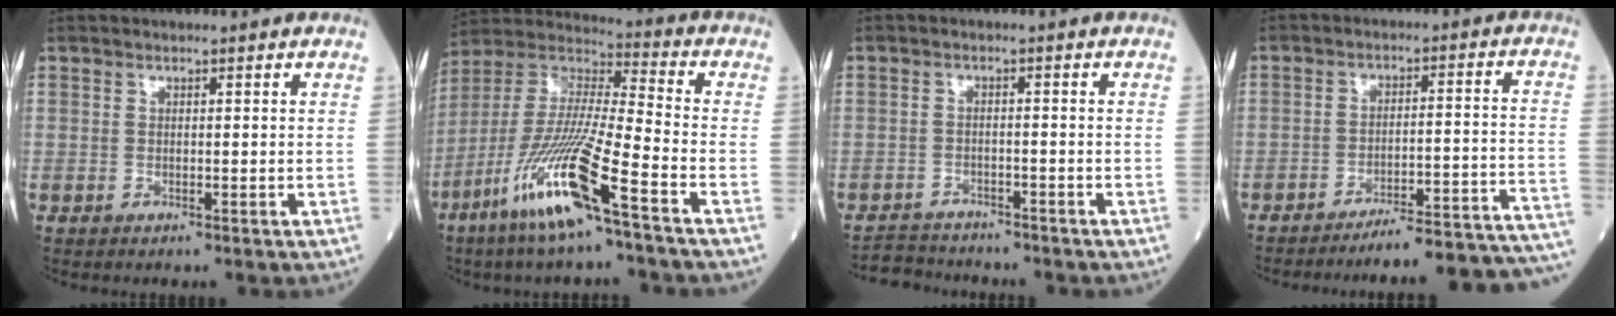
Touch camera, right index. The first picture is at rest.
{"total": 14.5, "force": [-7.2, 0.3, 12.6], "torque": [-0.265, -0.023, -0.138]}
{"total": 5.2, "force": [-5.1, 1.3, 0.1], "torque": [-0.003, -0.008, -0.083]}
{"total": 18.7, "force": [-17.7, -0.7, 5.9], "torque": [-0.018, 0.013, -0.227]}